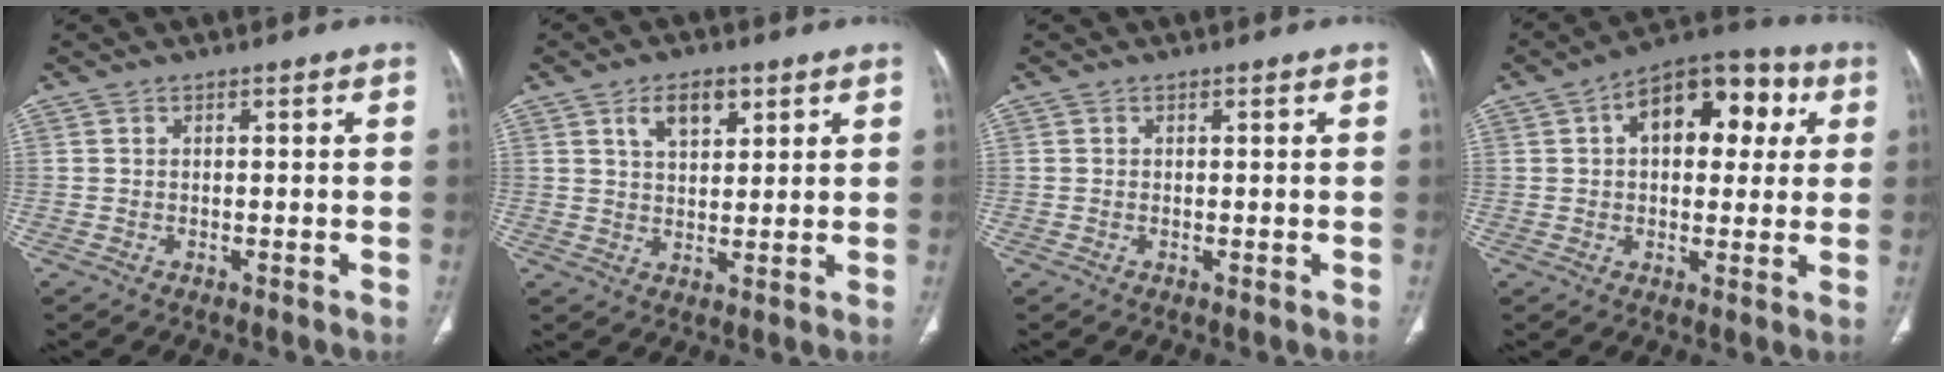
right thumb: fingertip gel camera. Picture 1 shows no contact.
{"total": 6.4, "force": [3.2, 3.5, 4.3], "torque": [-0.055, -0.013, 0.056]}
{"total": 0.0}
{"total": 15.7, "force": [4.3, 9.3, 12.0], "torque": [-0.119, 0.023, 0.055]}